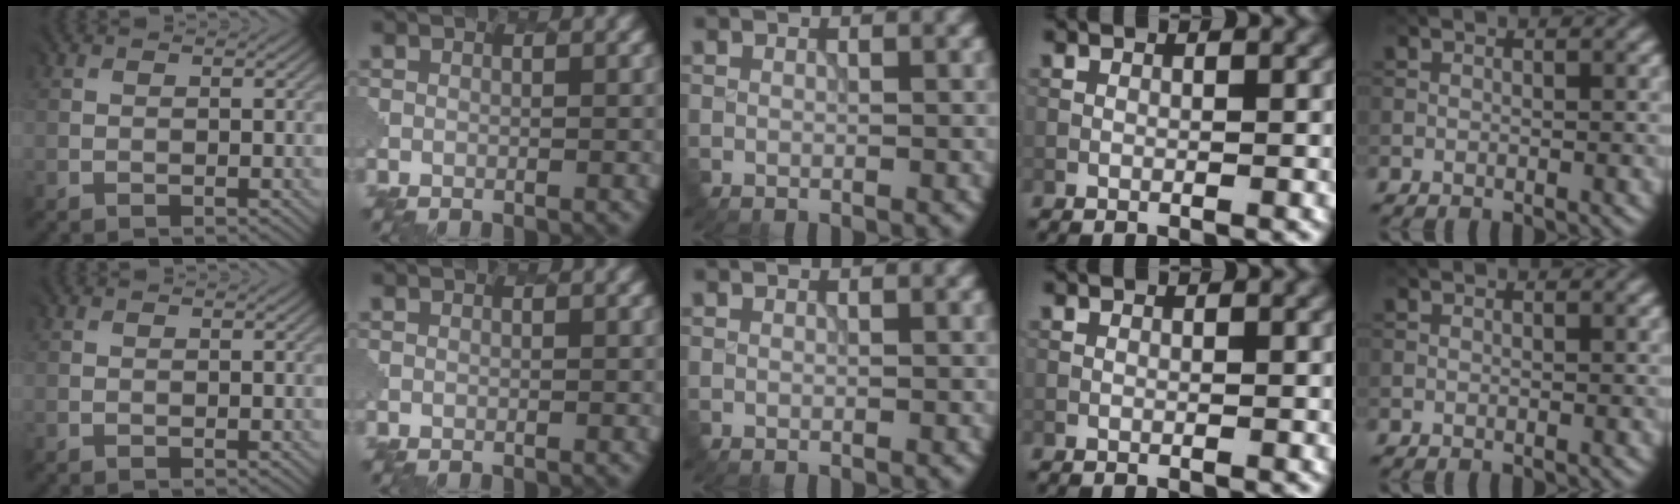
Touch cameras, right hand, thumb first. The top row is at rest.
{}